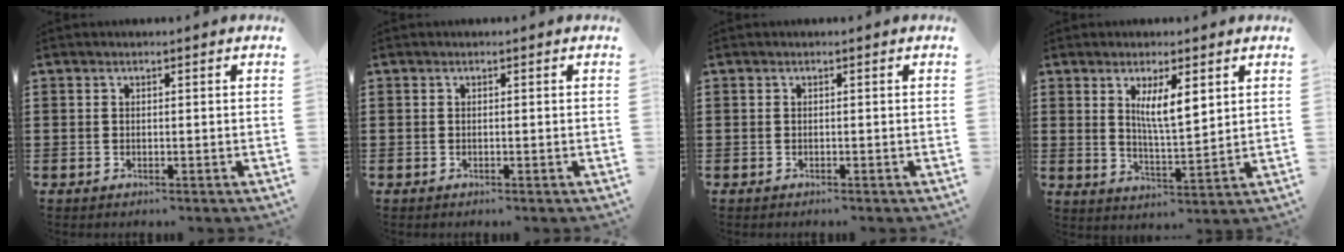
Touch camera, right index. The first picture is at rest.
{"total": 0.0}
{"total": 0.0}
{"total": 5.7, "force": [2.5, 1.4, 5.0], "torque": [-0.096, -0.001, 0.040]}